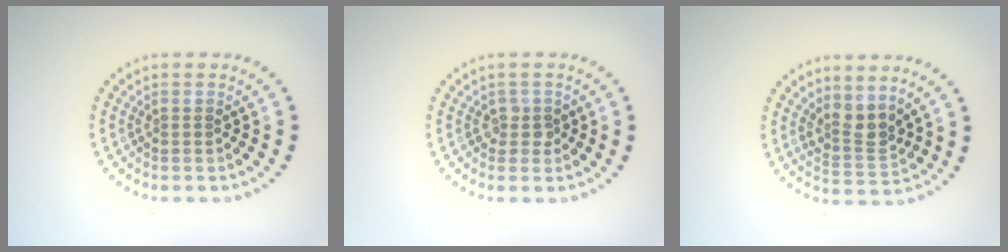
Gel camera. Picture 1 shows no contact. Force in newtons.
{"total": 1.3, "press": 1.2, "slide": 0.6}
{"total": 2.7, "press": 2.1, "slide": 1.7}